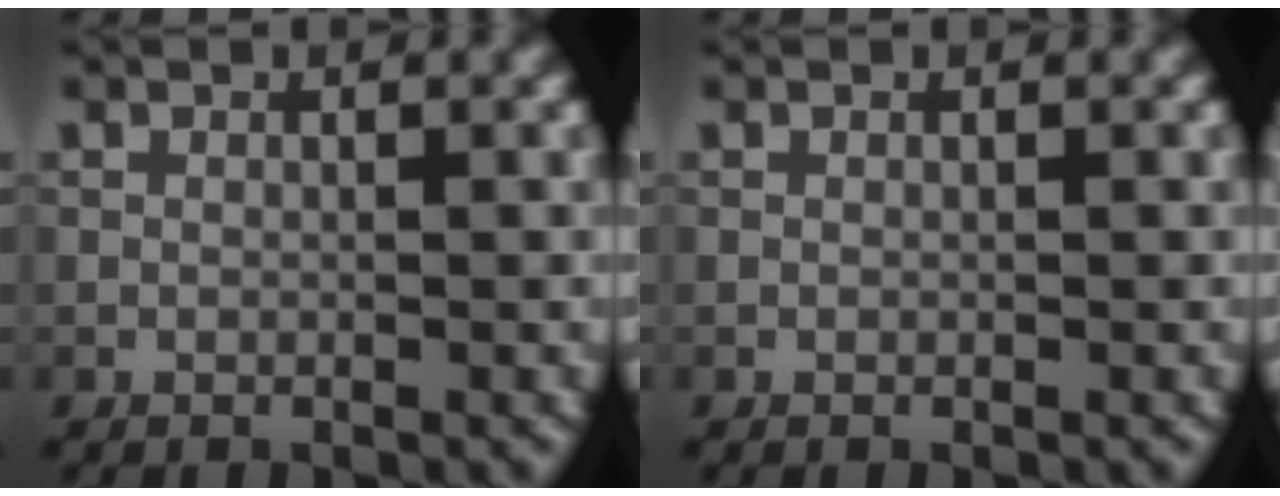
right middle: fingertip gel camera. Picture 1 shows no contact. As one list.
[{"total": 0.0}]